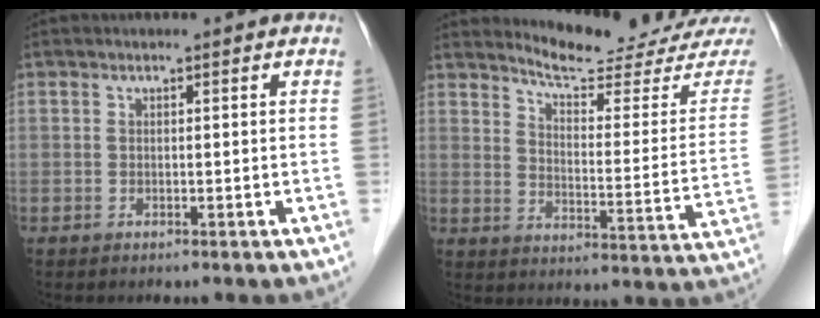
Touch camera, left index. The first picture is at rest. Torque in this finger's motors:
{"motor_torque": [-0.35, -0.39, 0.06, 0.00]}